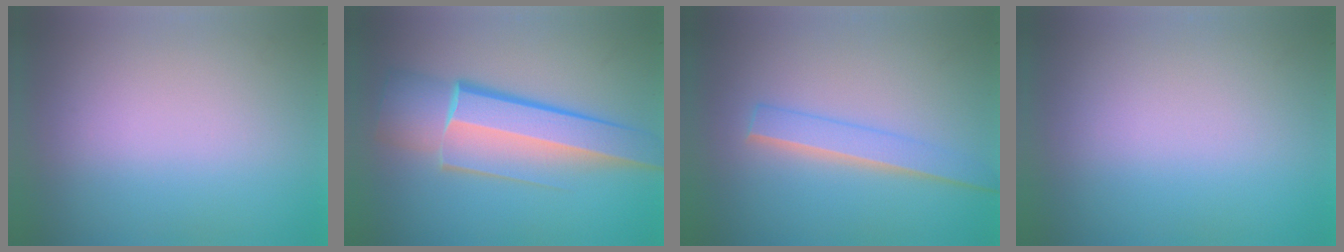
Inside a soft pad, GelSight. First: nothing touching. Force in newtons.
{"total": 6.8}
{"total": 2.2}
{"total": 0.0}